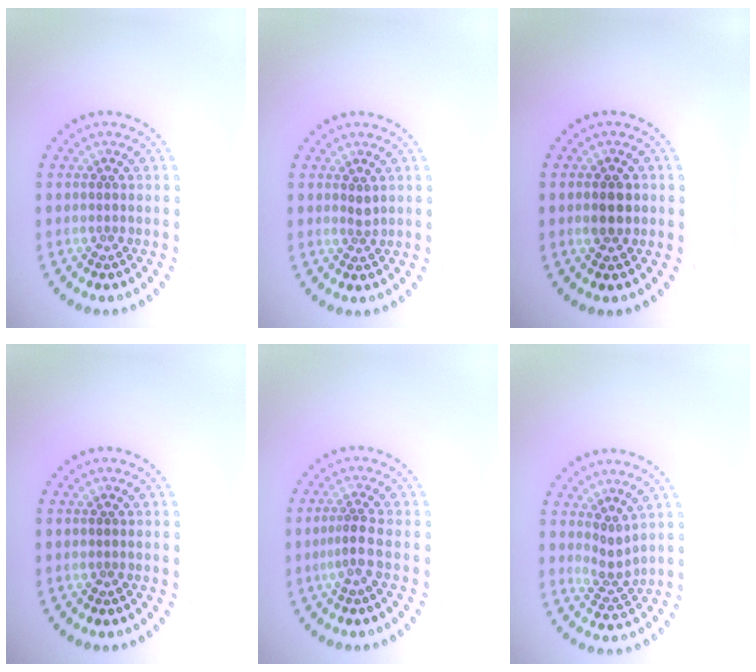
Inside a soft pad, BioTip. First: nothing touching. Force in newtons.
{"total": 0.9, "press": 0.6, "slide": 0.7}
{"total": 2.2, "press": 2.2, "slide": 0.0}
{"total": 0.0}
{"total": 1.9, "press": 1.2, "slide": 1.4}
{"total": 2.0, "press": 1.4, "slide": 1.4}